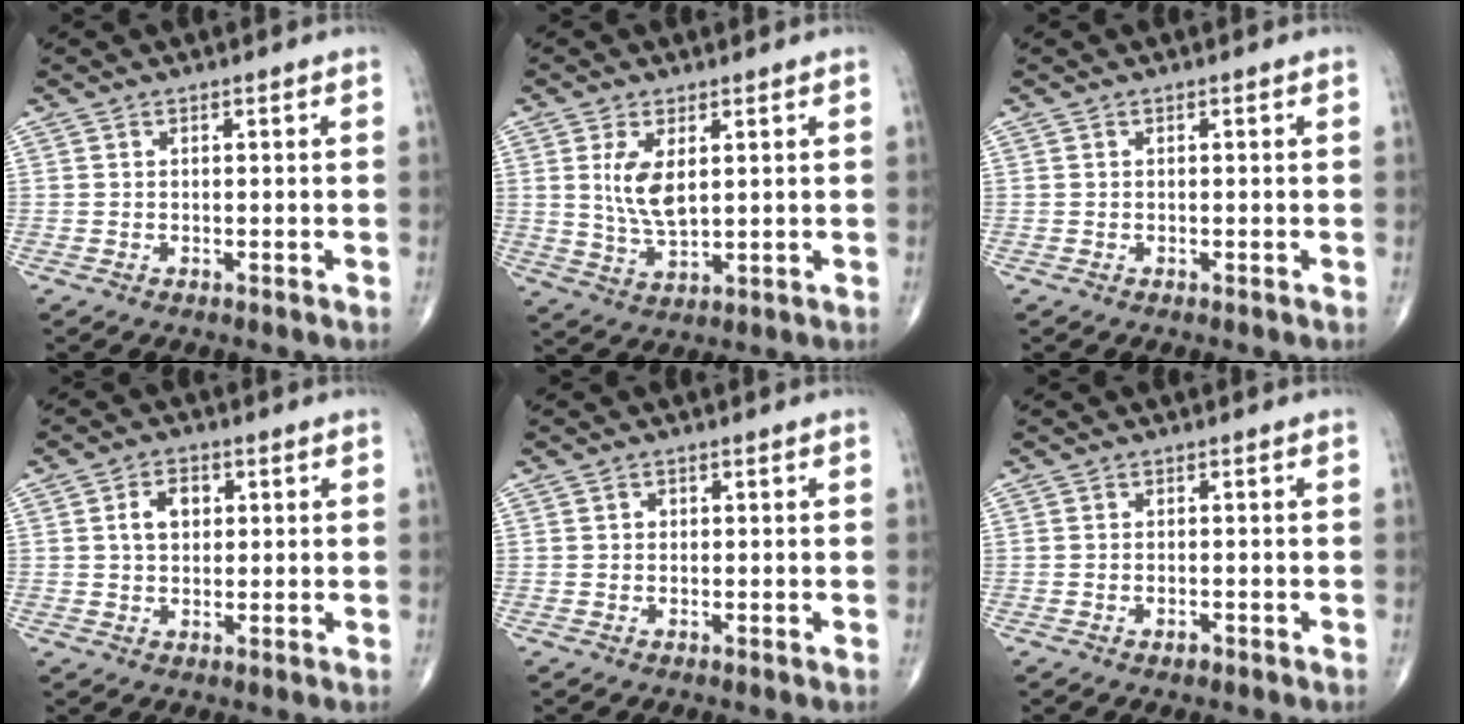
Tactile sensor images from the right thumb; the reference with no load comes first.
{"total": 7.4, "force": [1.9, 3.5, 6.2], "torque": [-0.116, -0.016, 0.046]}
{"total": 0.0}
{"total": 5.0, "force": [1.1, 3.5, 3.4], "torque": [-0.047, 0.005, 0.017]}
{"total": 0.8, "force": [0.1, 0.7, 0.3], "torque": [0.000, 0.002, 0.001]}
{"total": 1.2, "force": [-0.7, 0.6, 0.8], "torque": [-0.013, 0.004, -0.010]}